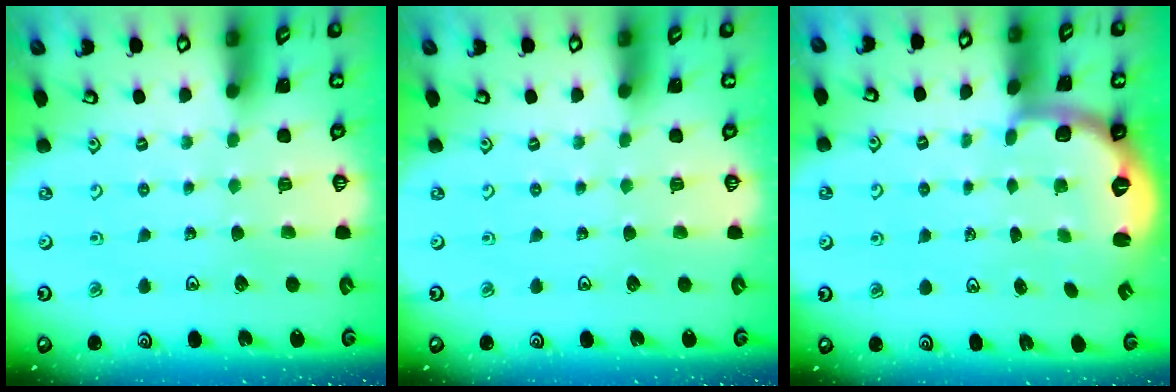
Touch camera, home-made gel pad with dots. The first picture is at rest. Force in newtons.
{"total": 0.0}
{"total": 2.6, "press": 1.4, "slide": 2.2}